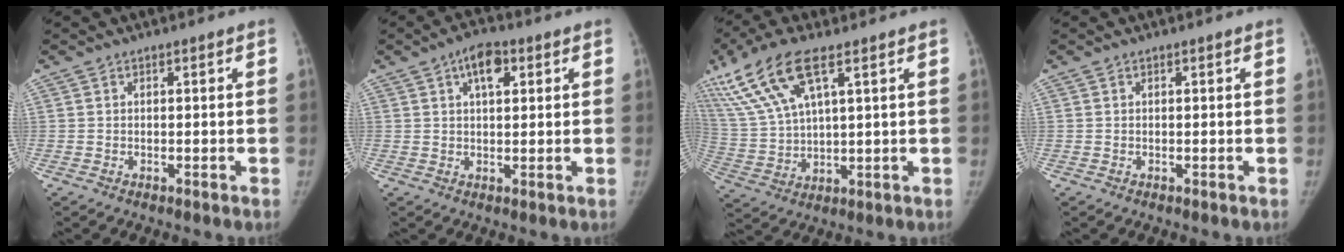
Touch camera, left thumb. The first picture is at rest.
{"total": 5.7, "force": [2.4, 2.9, 4.4], "torque": [-0.056, 0.002, 0.033]}
{"total": 14.2, "force": [7.8, 4.7, 10.9], "torque": [-0.243, -0.013, 0.158]}
{"total": 0.0}